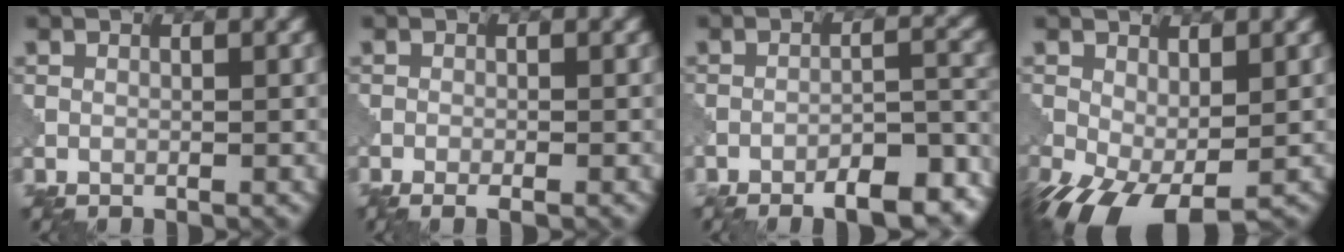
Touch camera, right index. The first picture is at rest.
{"total": 1.5, "force": [-1.1, 0.3, 1.0], "torque": [-0.002, 0.001, -0.017]}
{"total": 7.6, "force": [-6.6, 1.7, 3.3], "torque": [-0.049, 0.005, -0.081]}
{"total": 6.7, "force": [-3.3, 3.2, 4.9], "torque": [-0.113, -0.039, -0.035]}